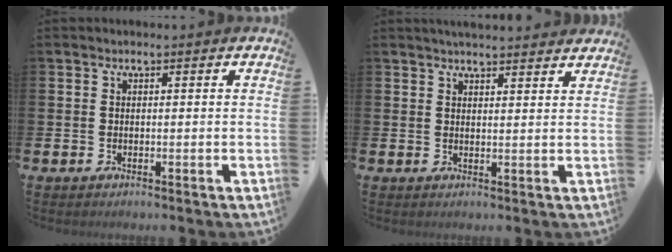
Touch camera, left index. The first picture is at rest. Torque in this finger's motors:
{"motor_torque": [0.66, -0.77, 0.14, 0.02]}